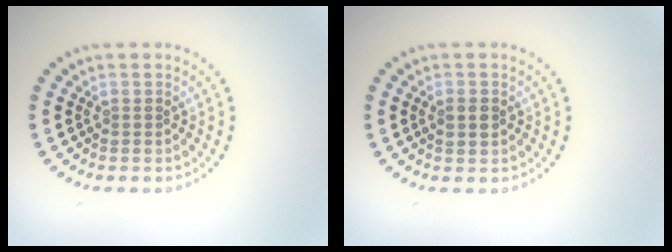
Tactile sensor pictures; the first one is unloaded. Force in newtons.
{"total": 1.3, "press": 1.3, "slide": 0.1}